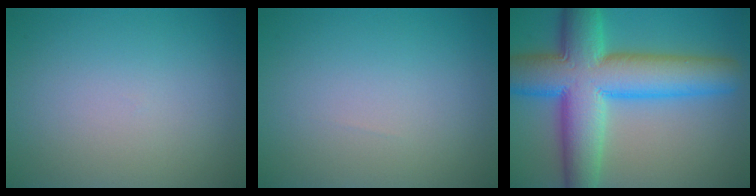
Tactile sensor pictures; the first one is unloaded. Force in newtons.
{"total": 0.0}
{"total": 12.6, "press": 12.6, "slide": 0.5}